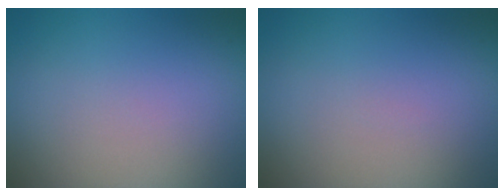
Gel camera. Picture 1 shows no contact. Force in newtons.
{"total": 0.0}